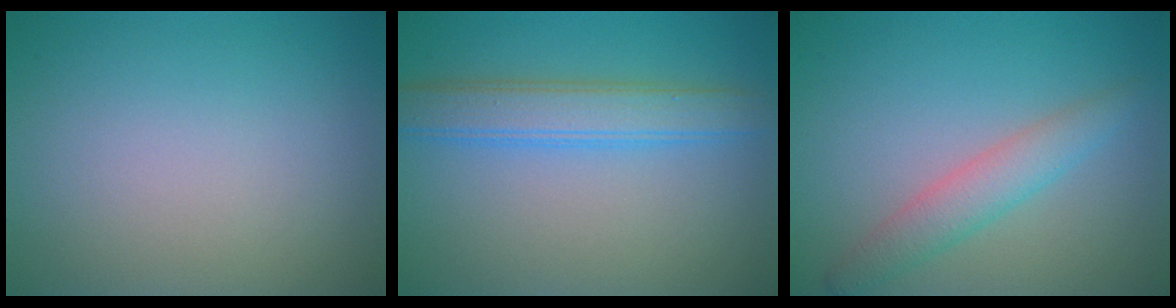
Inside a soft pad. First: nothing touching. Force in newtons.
{"total": 4.0, "press": 4.0, "slide": 0.1}
{"total": 3.0, "press": 3.0, "slide": 0.1}